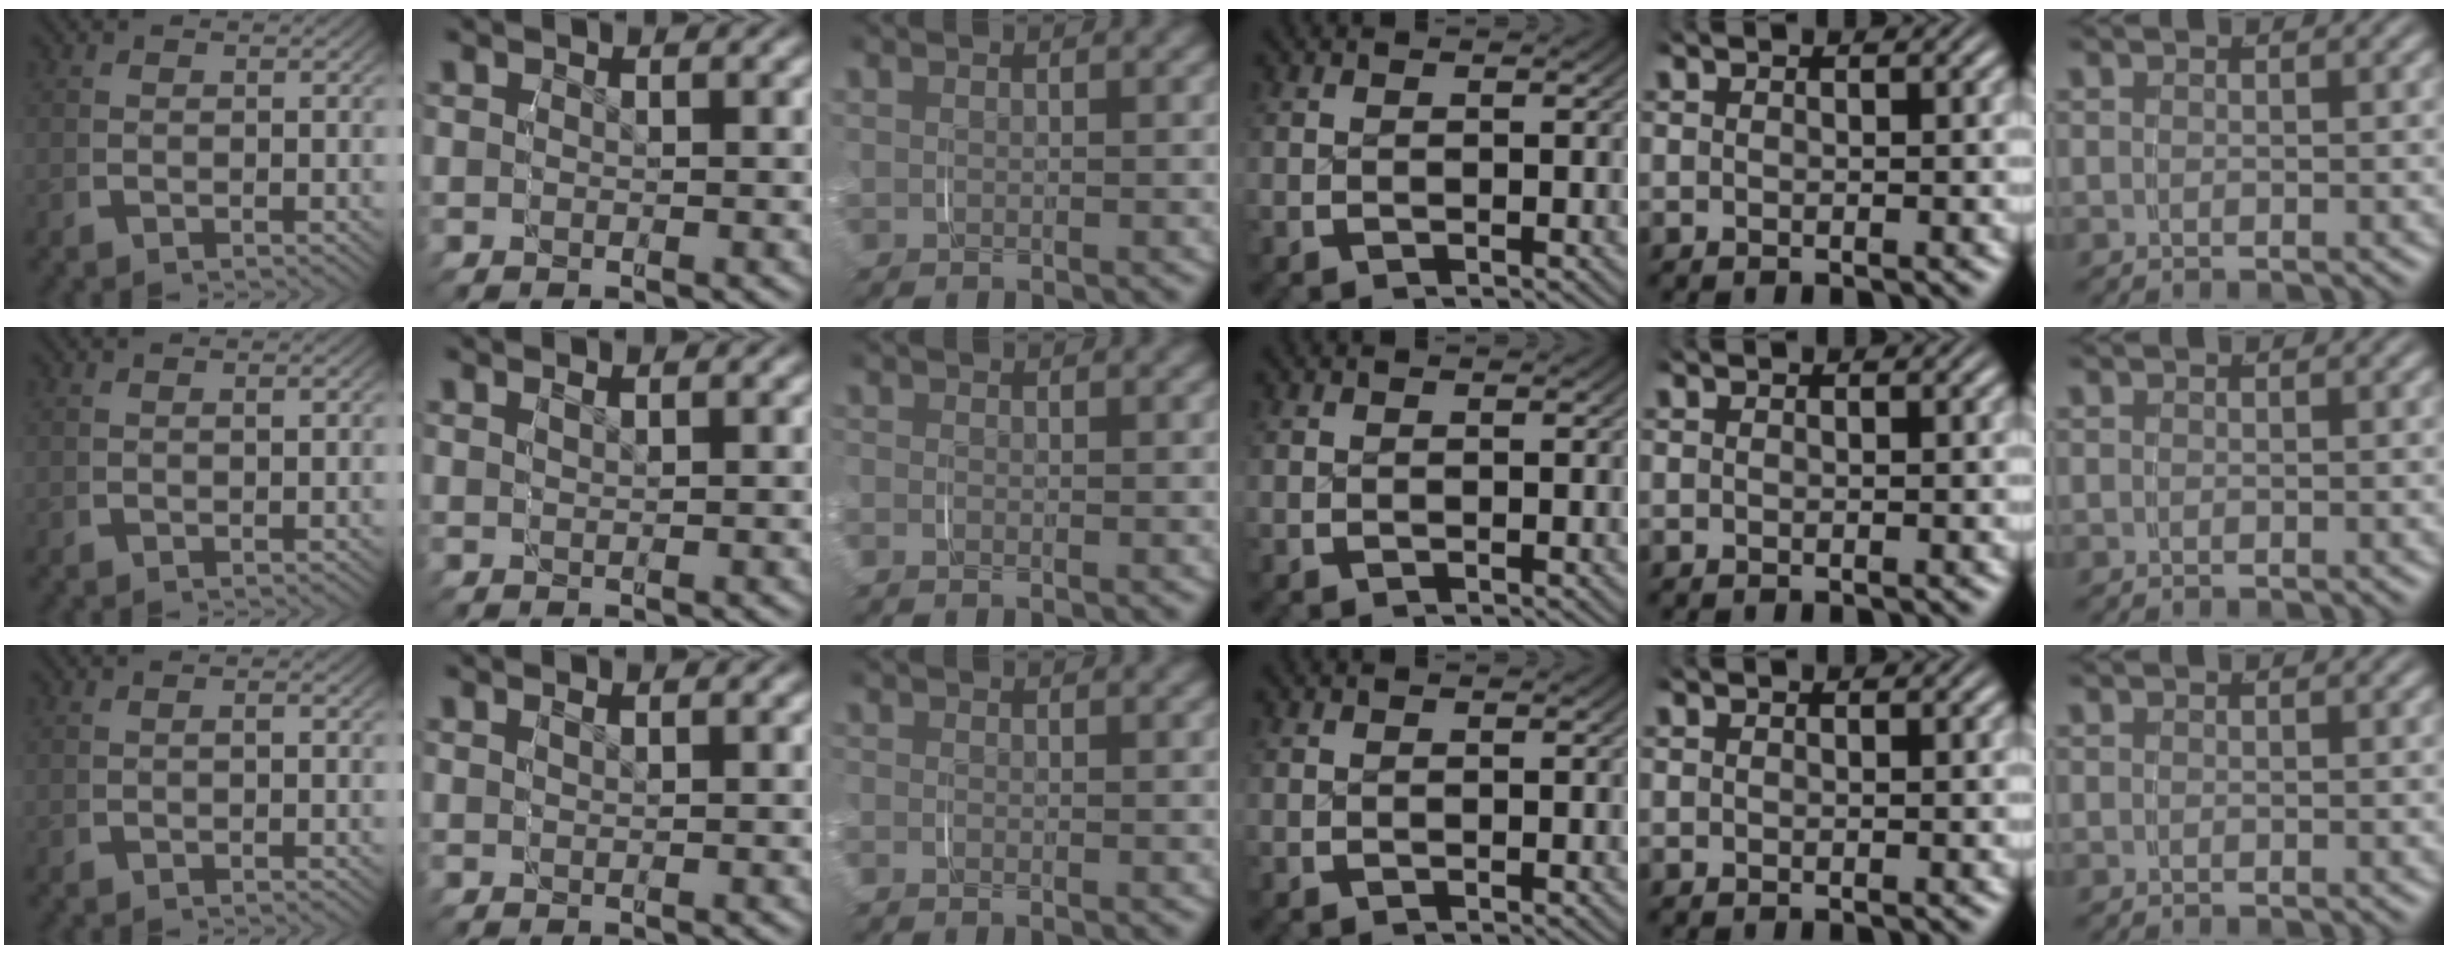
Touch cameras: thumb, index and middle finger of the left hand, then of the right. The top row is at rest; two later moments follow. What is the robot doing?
{"motion": "grasp_and_lifting", "object": "paper"}